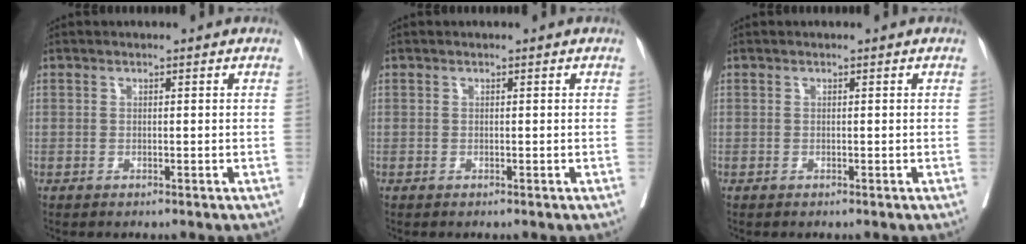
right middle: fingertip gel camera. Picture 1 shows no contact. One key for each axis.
{"total": 0.0}
{"total": 0.0}